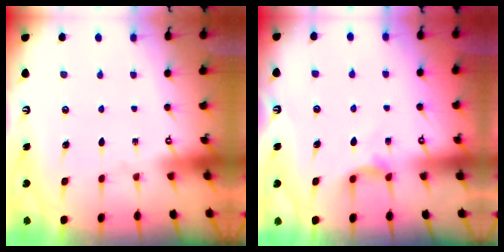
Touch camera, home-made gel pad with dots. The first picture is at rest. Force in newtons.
{"total": 4.5, "press": 4.4, "slide": 0.7}